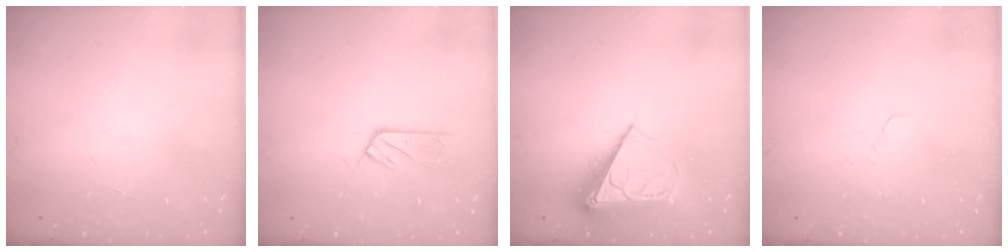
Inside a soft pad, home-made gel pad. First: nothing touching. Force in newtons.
{"total": 5.2, "press": 5.2, "slide": 0.1}
{"total": 9.1, "press": 9.1, "slide": 0.5}
{"total": 2.9, "press": 2.9, "slide": 0.2}